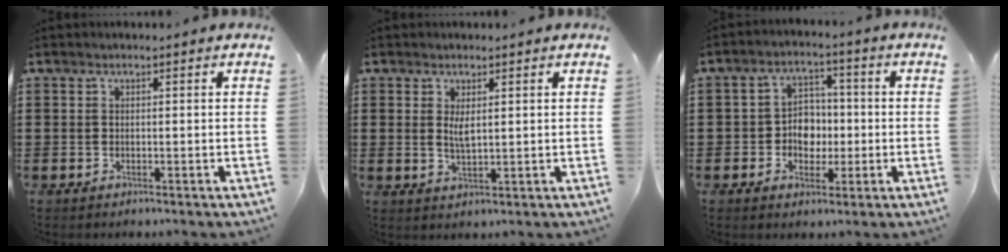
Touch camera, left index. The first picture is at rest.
{"total": 2.5, "force": [0.8, 0.7, 2.3], "torque": [-0.047, 0.001, 0.013]}
{"total": 5.2, "force": [-0.9, 4.4, 2.6], "torque": [-0.053, 0.010, -0.020]}